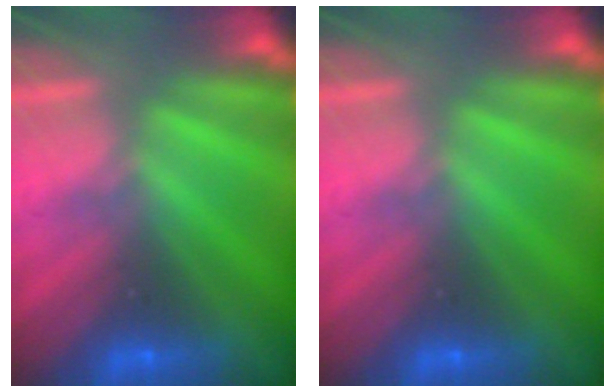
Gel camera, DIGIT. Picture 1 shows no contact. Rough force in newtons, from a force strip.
{"total": 0.0}